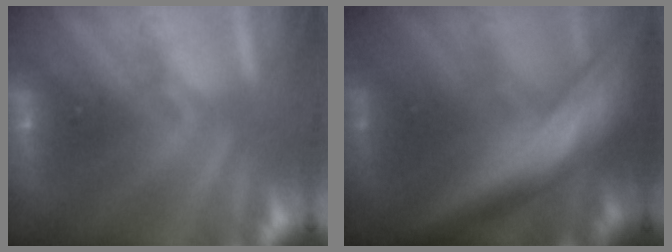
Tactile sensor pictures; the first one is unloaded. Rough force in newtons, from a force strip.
{"total": 5.6}